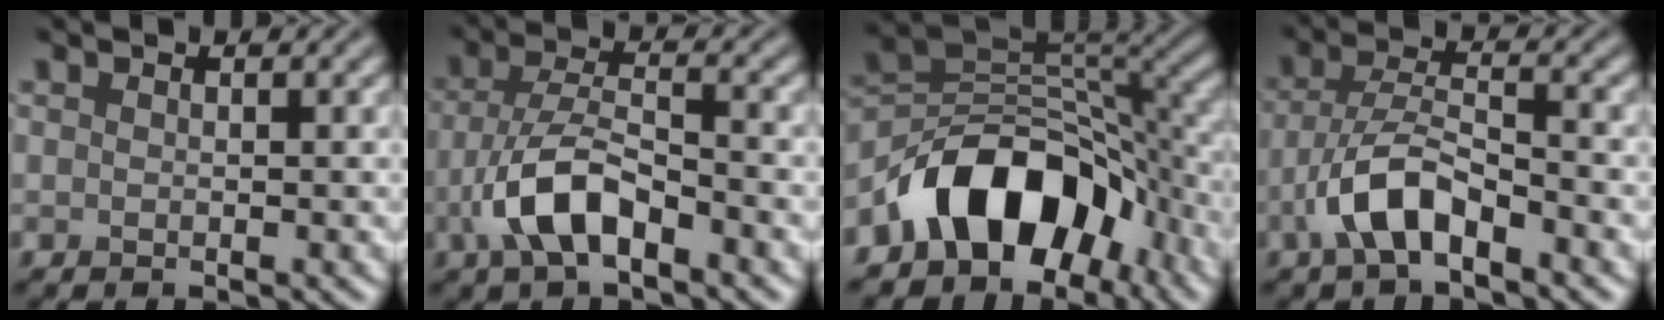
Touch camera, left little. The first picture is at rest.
{"total": 5.8, "force": [-2.7, 2.4, 4.6], "torque": [-0.095, 0.006, -0.056]}
{"total": 9.9, "force": [-5.7, 5.9, 5.5], "torque": [-0.065, 0.007, -0.104]}
{"total": 5.1, "force": [-2.8, 1.8, 3.9], "torque": [-0.077, 0.010, -0.058]}